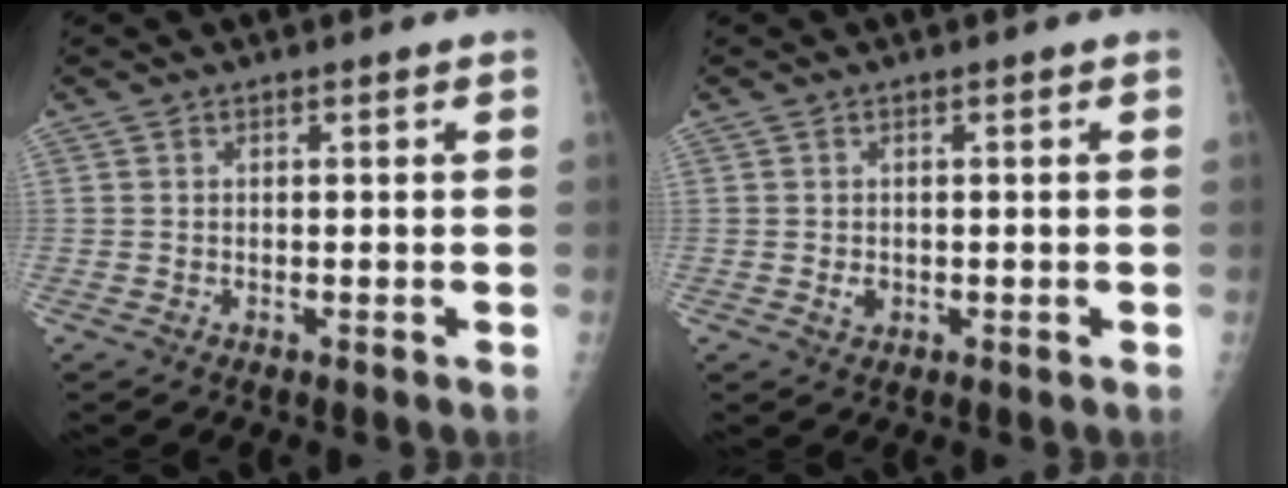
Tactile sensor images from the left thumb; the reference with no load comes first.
{"total": 1.4, "force": [-0.2, 1.1, 0.9], "torque": [-0.008, 0.000, 0.000]}